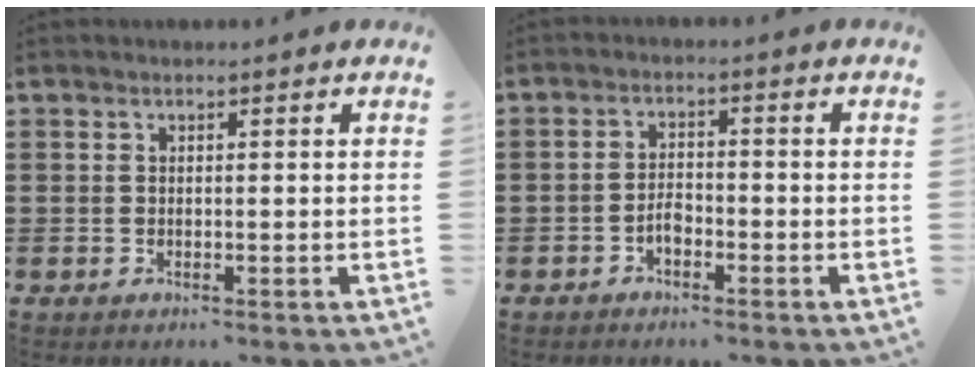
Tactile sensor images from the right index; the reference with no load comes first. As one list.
[{"total": 2.6, "force": [-1.4, 1.4, 1.7], "torque": [-0.036, 0.005, -0.029]}]